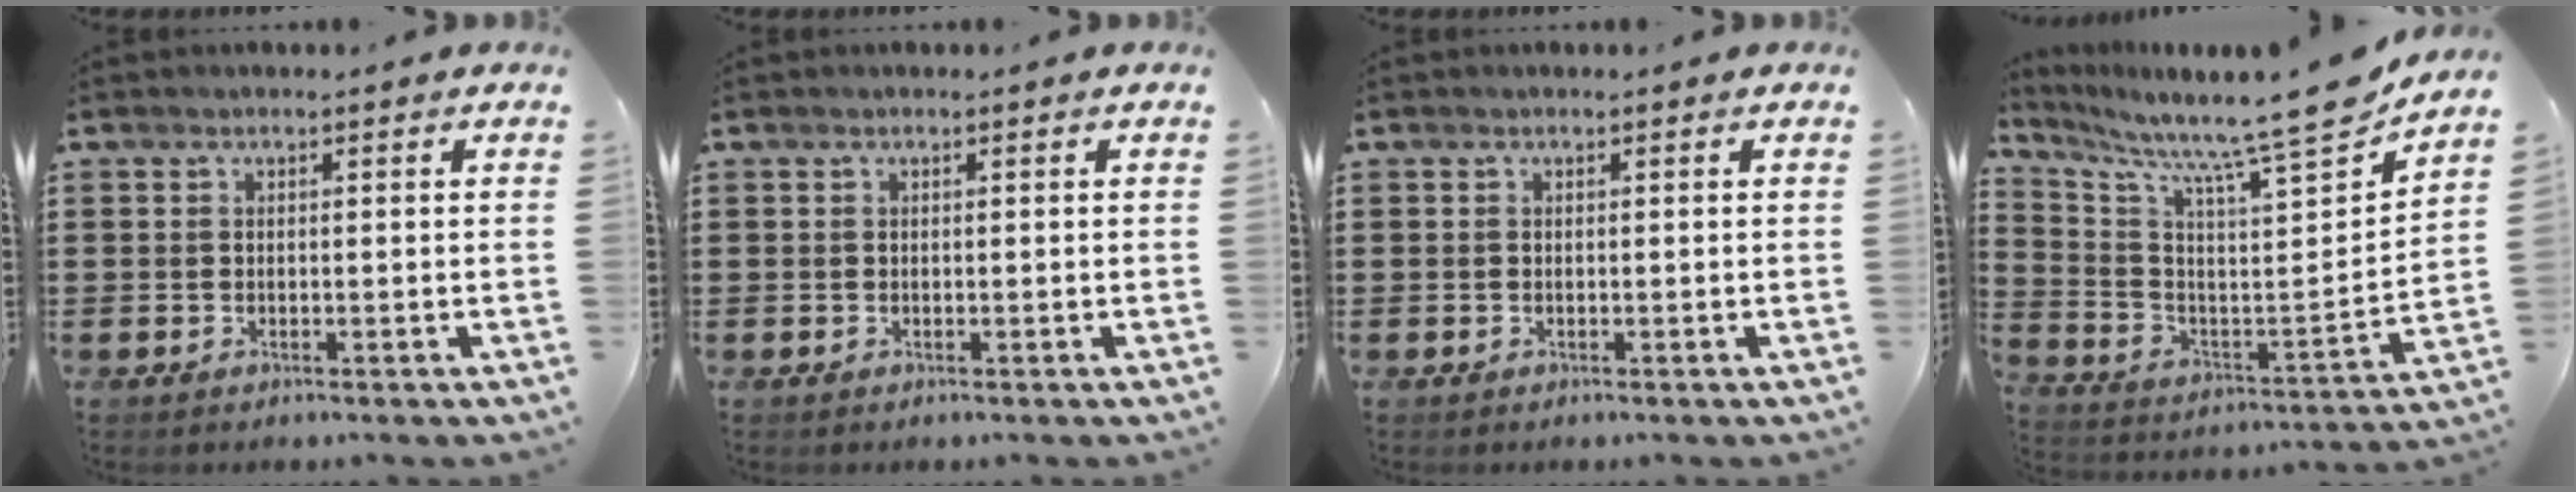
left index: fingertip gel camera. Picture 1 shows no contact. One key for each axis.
{"total": 0.0}
{"total": 0.0}
{"total": 10.7, "fx": 9.8, "fy": -0.8, "fz": 4.3, "tx": -0.103, "ty": -0.095, "tz": 0.149}